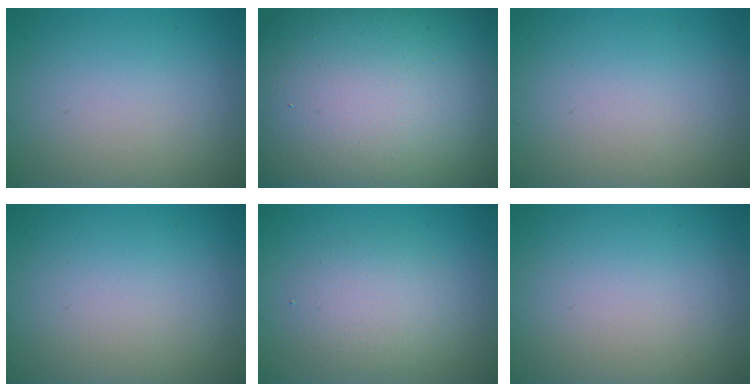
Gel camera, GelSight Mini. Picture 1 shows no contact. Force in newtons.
{"total": 25.8, "press": 25.8, "slide": 1.0}
{"total": 0.0}
{"total": 0.0}
{"total": 3.0, "press": 3.0, "slide": 0.2}
{"total": 0.0}